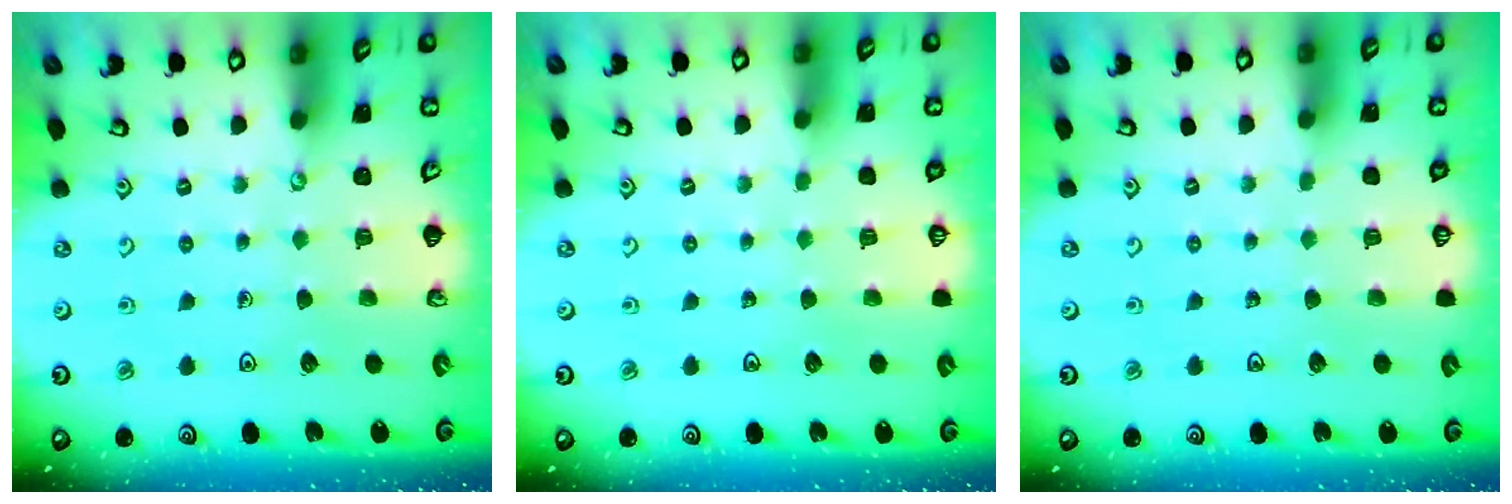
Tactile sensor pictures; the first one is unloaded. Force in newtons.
{"total": 0.0}
{"total": 0.0}